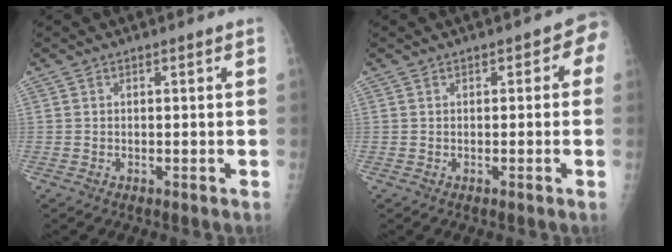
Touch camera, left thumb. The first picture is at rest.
{"total": 2.7, "force": [0.4, 2.0, 1.8], "torque": [0.000, 0.007, -0.004]}